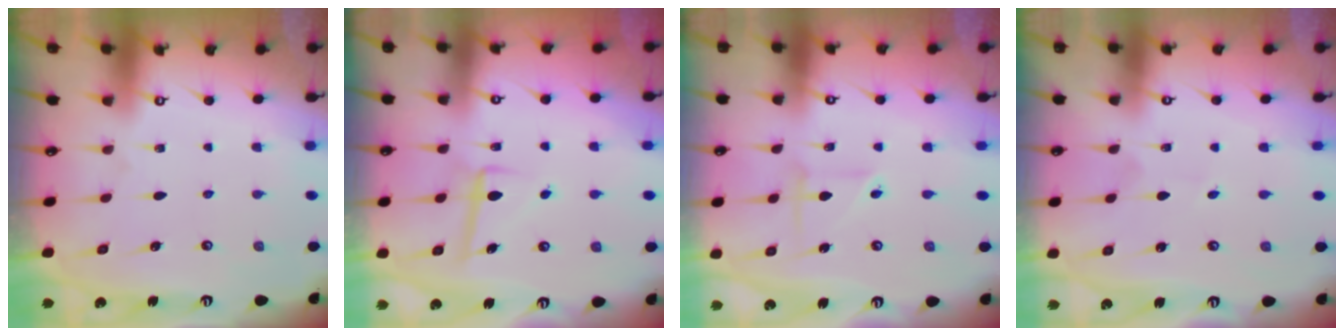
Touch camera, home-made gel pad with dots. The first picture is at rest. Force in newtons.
{"total": 6.5, "press": 6.4, "slide": 1.5}
{"total": 2.8, "press": 2.8, "slide": 0.2}
{"total": 1.5, "press": 1.5, "slide": 0.1}